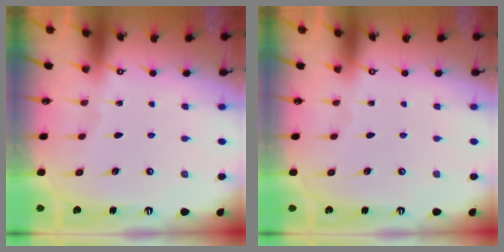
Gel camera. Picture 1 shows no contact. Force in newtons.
{"total": 0.0}